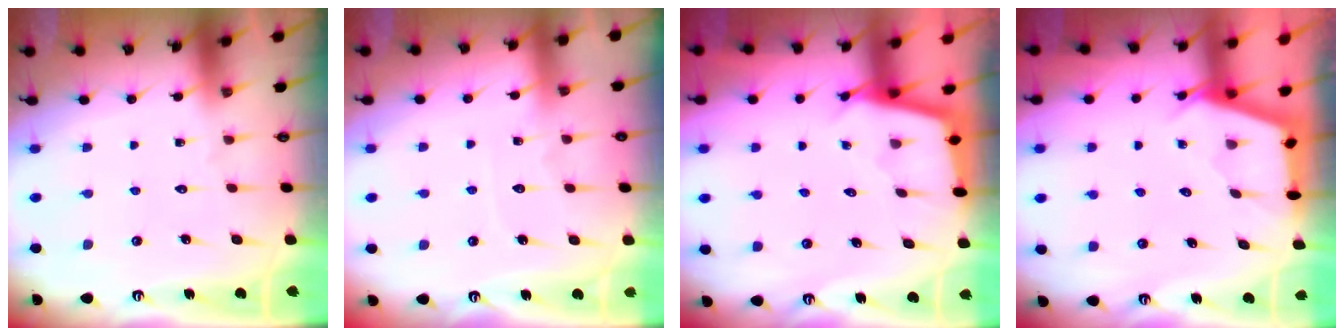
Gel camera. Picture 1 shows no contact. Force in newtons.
{"total": 4.6, "press": 4.6, "slide": 0.6}
{"total": 2.3, "press": 2.3, "slide": 0.2}
{"total": 2.5, "press": 2.5, "slide": 0.3}